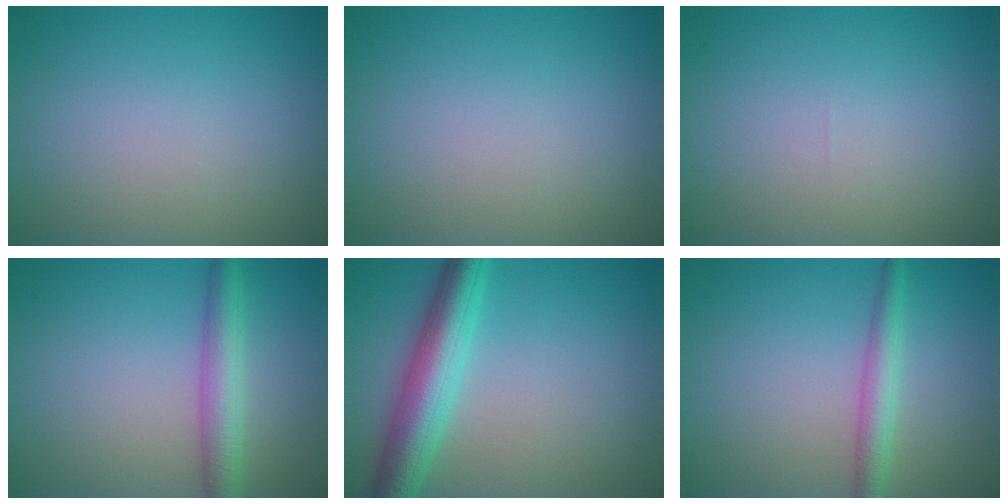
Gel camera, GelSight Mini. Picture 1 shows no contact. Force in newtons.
{"total": 0.0}
{"total": 0.0}
{"total": 4.0, "press": 4.0, "slide": 0.1}
{"total": 6.2, "press": 6.2, "slide": 0.3}
{"total": 2.7, "press": 2.7, "slide": 0.1}